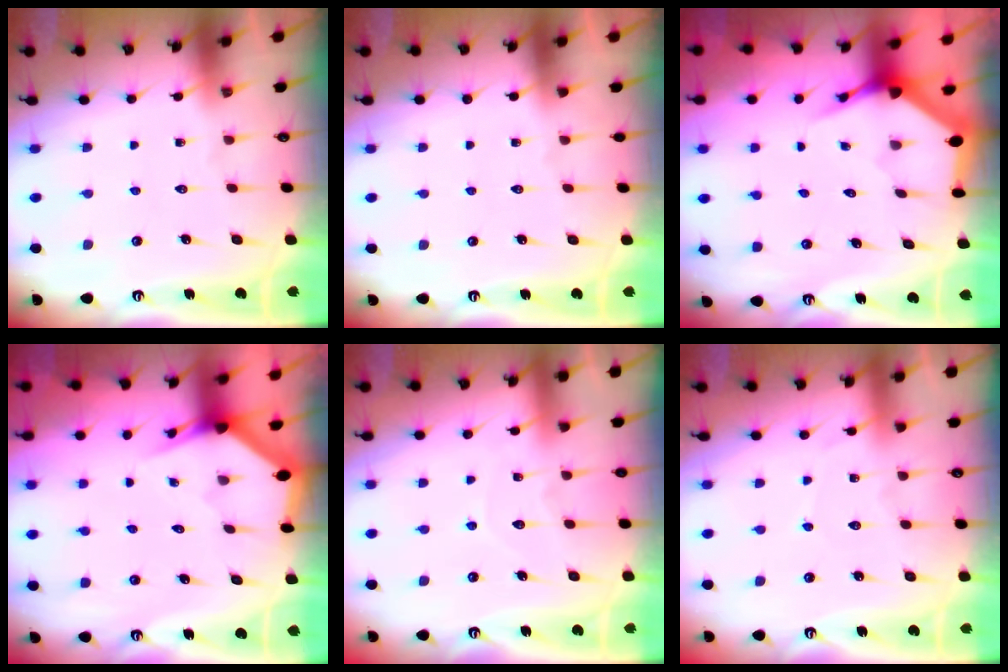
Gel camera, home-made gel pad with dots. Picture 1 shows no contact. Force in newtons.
{"total": 0.0}
{"total": 3.8, "press": 3.8, "slide": 0.5}
{"total": 2.8, "press": 2.8, "slide": 0.2}
{"total": 6.0, "press": 6.0, "slide": 0.6}
{"total": 2.9, "press": 2.8, "slide": 0.4}